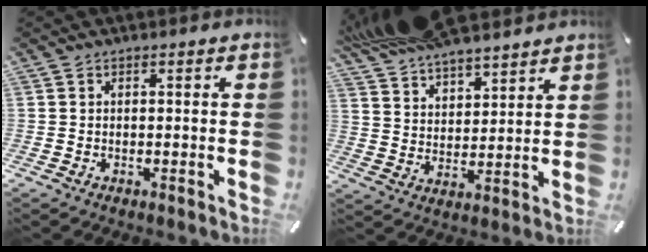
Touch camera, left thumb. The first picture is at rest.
{"total": 11.2, "force": [10.2, 3.8, 2.7], "torque": [-0.083, -0.057, 0.196]}